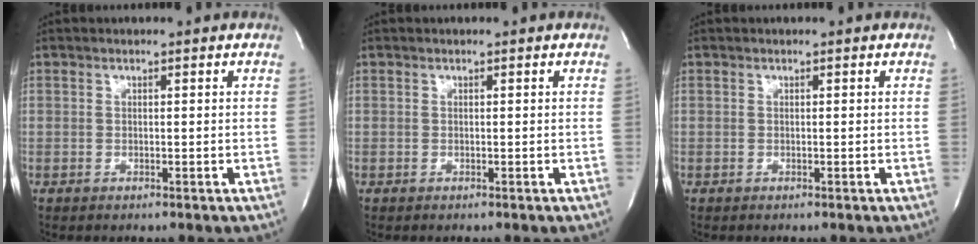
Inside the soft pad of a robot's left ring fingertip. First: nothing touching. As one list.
[{"total": 0.0}, {"total": 0.0}]